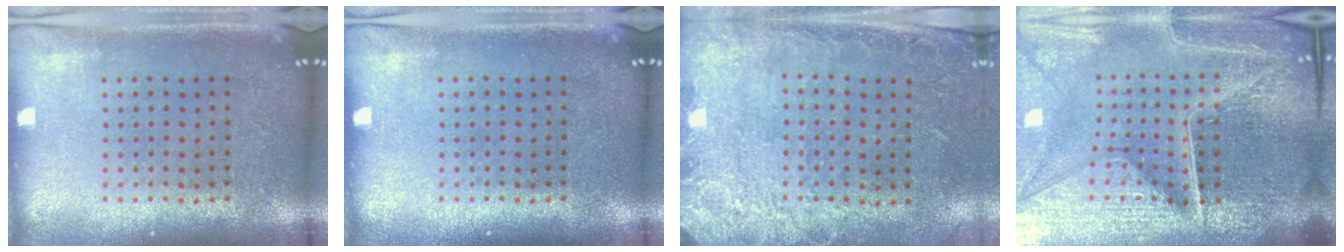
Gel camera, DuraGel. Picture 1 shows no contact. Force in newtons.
{"total": 0.0}
{"total": 2.7, "press": 1.9, "slide": 1.9}
{"total": 7.1, "press": 6.2, "slide": 3.4}